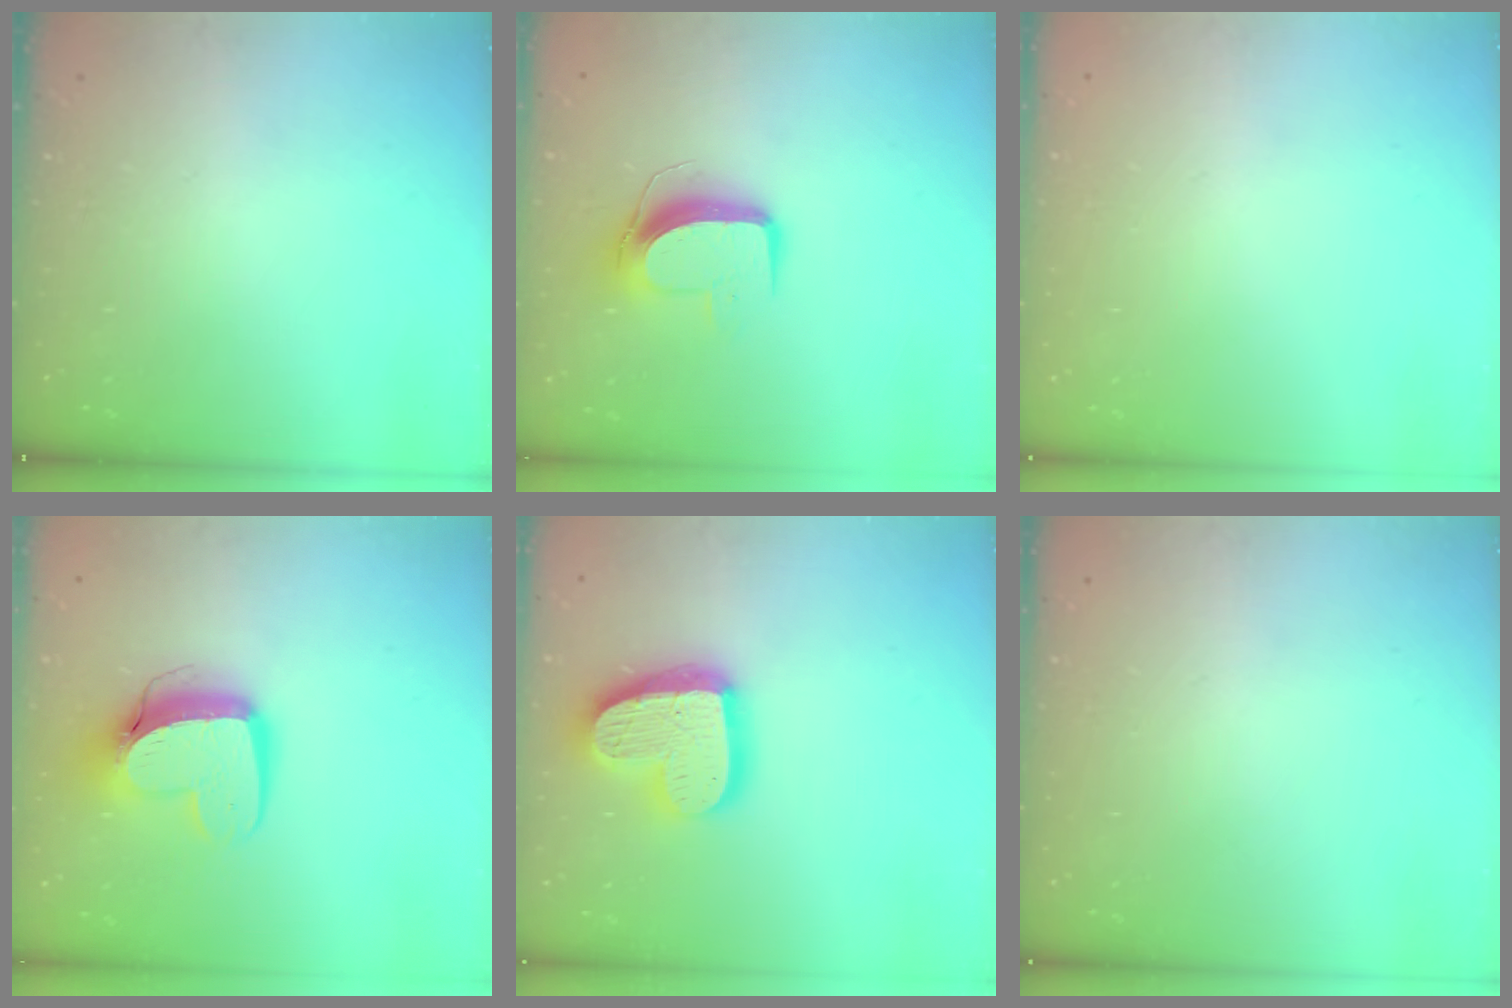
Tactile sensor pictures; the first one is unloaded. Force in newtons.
{"total": 9.8, "press": 9.8, "slide": 0.4}
{"total": 0.0}
{"total": 12.4, "press": 12.3, "slide": 1.2}
{"total": 19.6, "press": 19.5, "slide": 1.4}
{"total": 0.0}